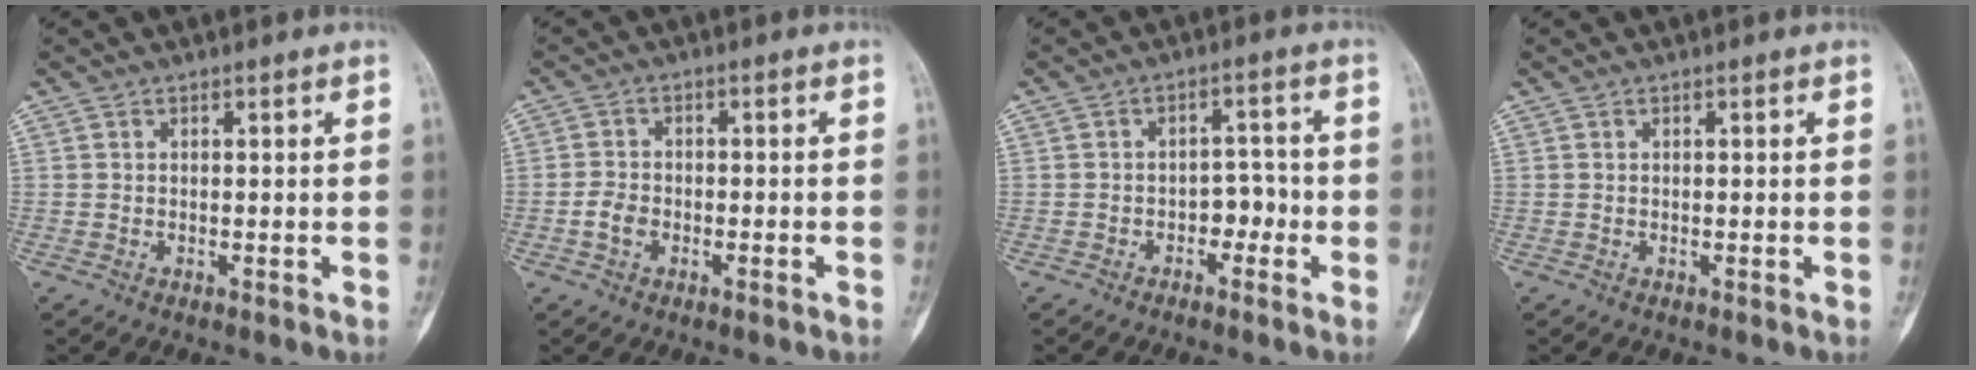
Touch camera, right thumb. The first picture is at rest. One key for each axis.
{"total": 3.2, "fx": -1.3, "fy": 2.0, "fz": 2.0, "tx": -0.038, "ty": 0.012, "tz": -0.028}
{"total": 4.2, "fx": -1.7, "fy": 2.9, "fz": 2.5, "tx": -0.015, "ty": 0.024, "tz": -0.032}
{"total": 0.0}